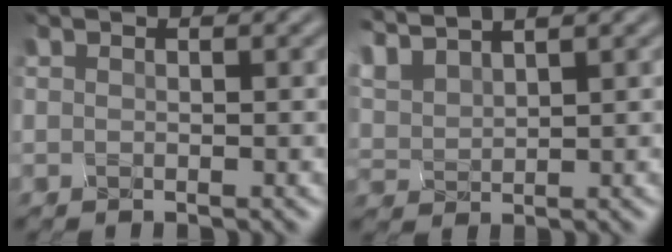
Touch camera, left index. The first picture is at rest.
{"total": 3.9, "force": [3.3, 0.7, 1.9], "torque": [-0.073, 0.014, 0.073]}